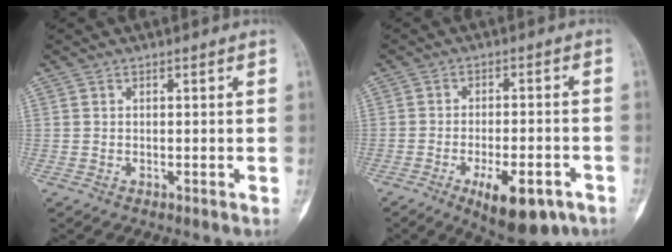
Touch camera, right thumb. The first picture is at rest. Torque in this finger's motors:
{"motor_torque": [1.44, 1.10, 1.05, -0.57, 0.38]}